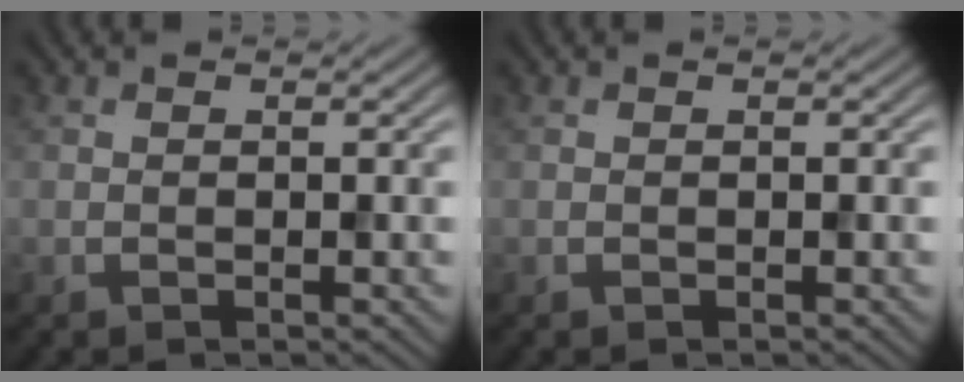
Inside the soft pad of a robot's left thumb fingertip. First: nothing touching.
{"total": 0.0}